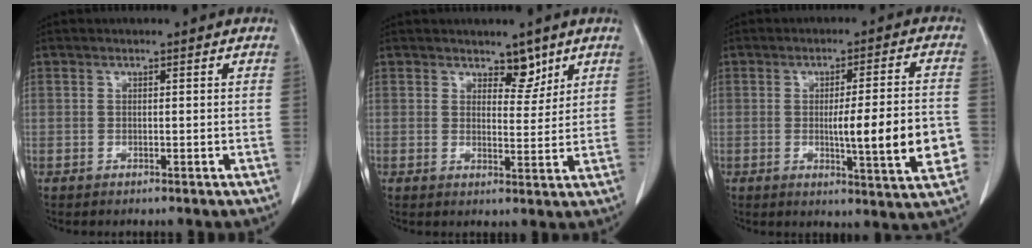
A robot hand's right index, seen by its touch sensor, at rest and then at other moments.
{"total": 3.6, "force": [2.7, 1.8, 1.6], "torque": [-0.014, -0.006, 0.043]}
{"total": 11.9, "force": [-2.1, 0.9, 11.7], "torque": [-0.160, -0.004, -0.028]}